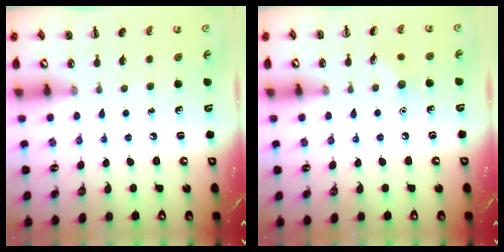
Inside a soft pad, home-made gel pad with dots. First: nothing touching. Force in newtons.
{"total": 5.1, "press": 4.9, "slide": 1.4}